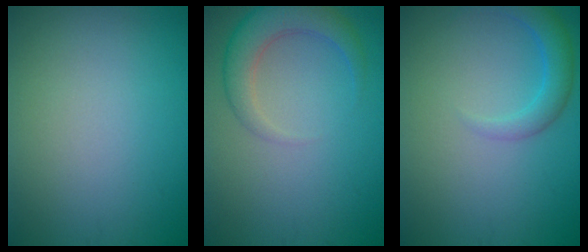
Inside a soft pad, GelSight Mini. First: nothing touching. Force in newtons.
{"total": 3.8, "press": 3.8, "slide": 0.4}
{"total": 2.7, "press": 2.7, "slide": 0.2}